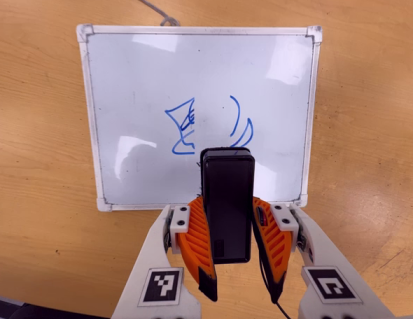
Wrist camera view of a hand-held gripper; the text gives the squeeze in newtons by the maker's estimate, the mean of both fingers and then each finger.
{"total": 8.3, "left": 7.0, "right": 9.6}